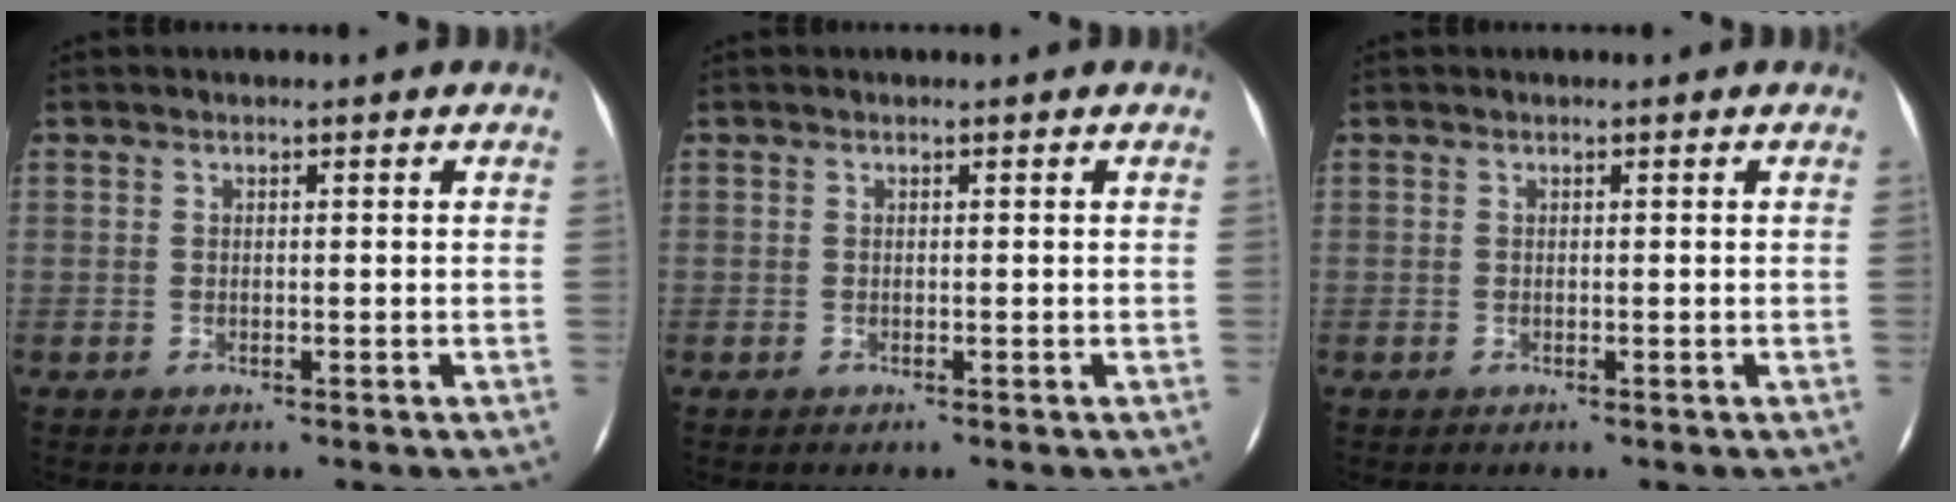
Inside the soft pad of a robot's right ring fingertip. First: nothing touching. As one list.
[{"total": 0.0}, {"total": 0.0}]